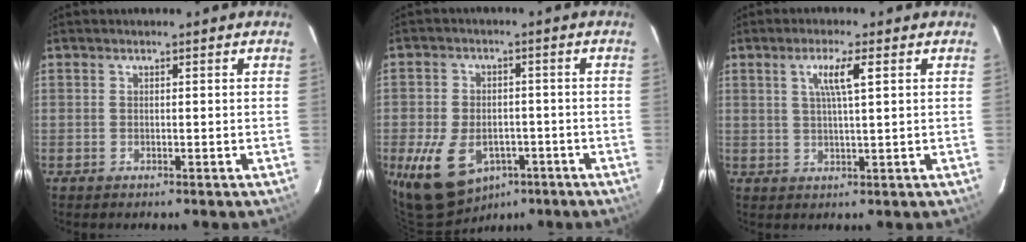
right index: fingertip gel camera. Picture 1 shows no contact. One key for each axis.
{"total": 13.0, "fx": -6.3, "fy": 8.4, "fz": 7.6, "tx": -0.172, "ty": -0.017, "tz": -0.092}
{"total": 4.8, "fx": 1.7, "fy": 0.1, "fz": 4.4, "tx": -0.083, "ty": 0.002, "tz": 0.031}